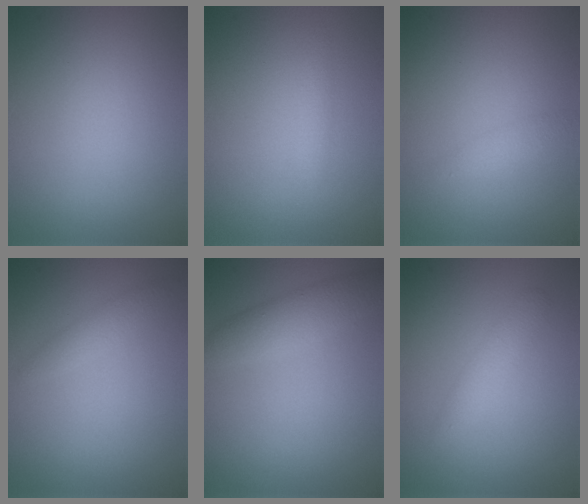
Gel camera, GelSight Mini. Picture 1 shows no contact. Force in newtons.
{"total": 0.9, "press": 0.9, "slide": 0.0}
{"total": 1.0, "press": 1.0, "slide": 0.0}
{"total": 1.2, "press": 1.2, "slide": 0.1}
{"total": 2.9, "press": 2.9, "slide": 0.2}
{"total": 1.8, "press": 1.8, "slide": 0.0}